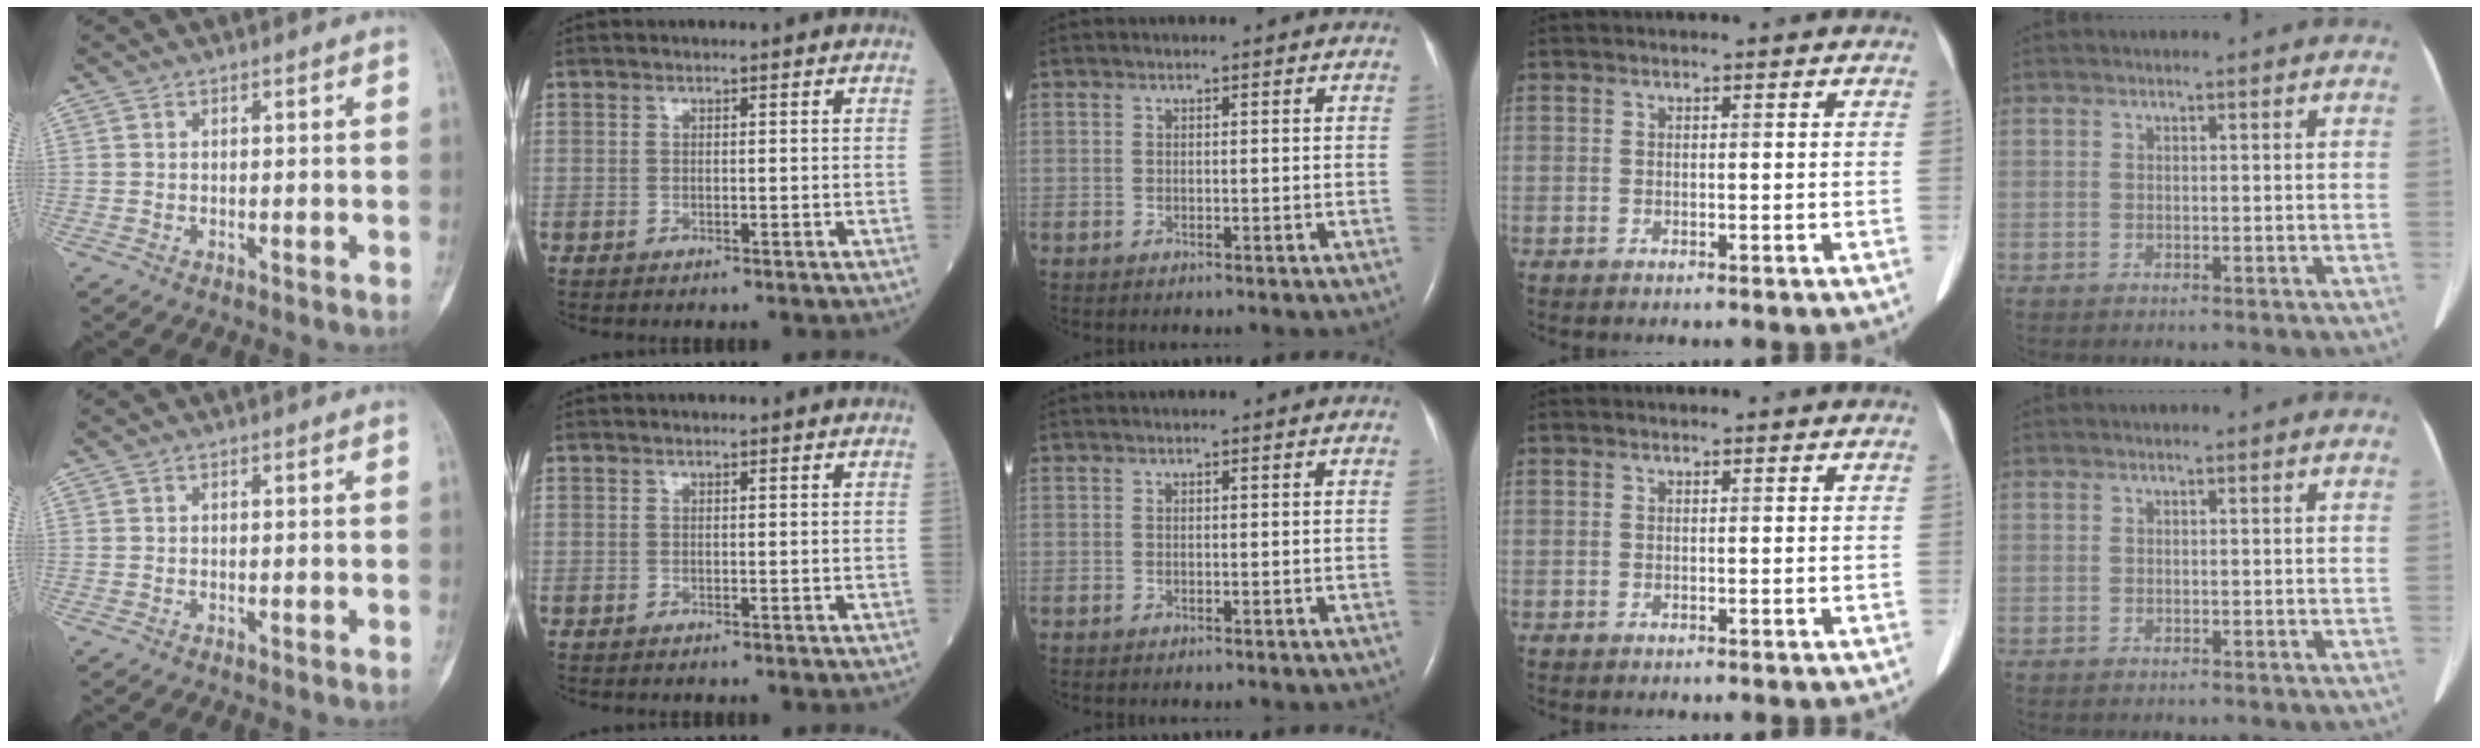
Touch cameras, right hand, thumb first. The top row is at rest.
{}